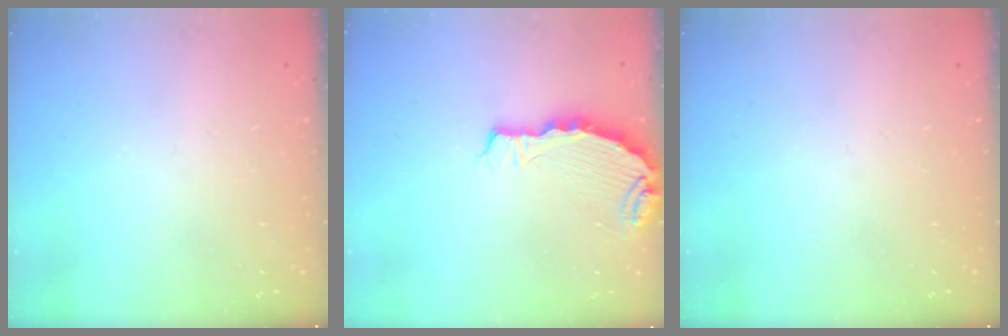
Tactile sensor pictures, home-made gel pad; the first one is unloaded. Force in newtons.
{"total": 5.8, "press": 5.8, "slide": 0.1}
{"total": 0.0}